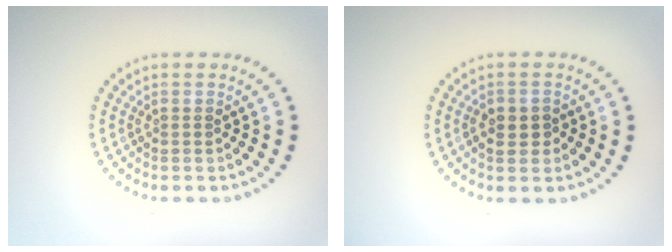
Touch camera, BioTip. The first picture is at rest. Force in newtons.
{"total": 2.1, "press": 2.1, "slide": 0.4}